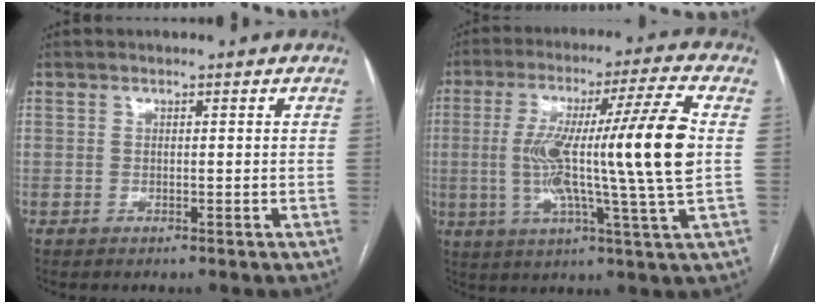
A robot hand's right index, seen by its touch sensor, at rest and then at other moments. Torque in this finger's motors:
{"motor_torque": [1.57, -0.57, 0.70, 0.21]}